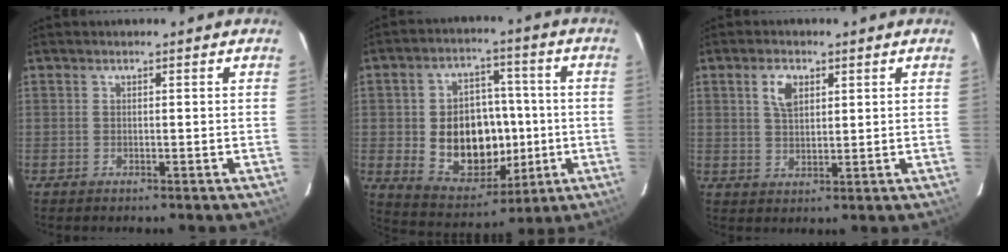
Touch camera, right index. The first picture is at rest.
{"total": 15.6, "force": [-1.6, 11.6, 10.4], "torque": [-0.210, 0.011, 0.001]}
{"total": 4.6, "force": [1.9, 2.6, 3.3], "torque": [-0.060, 0.009, 0.038]}